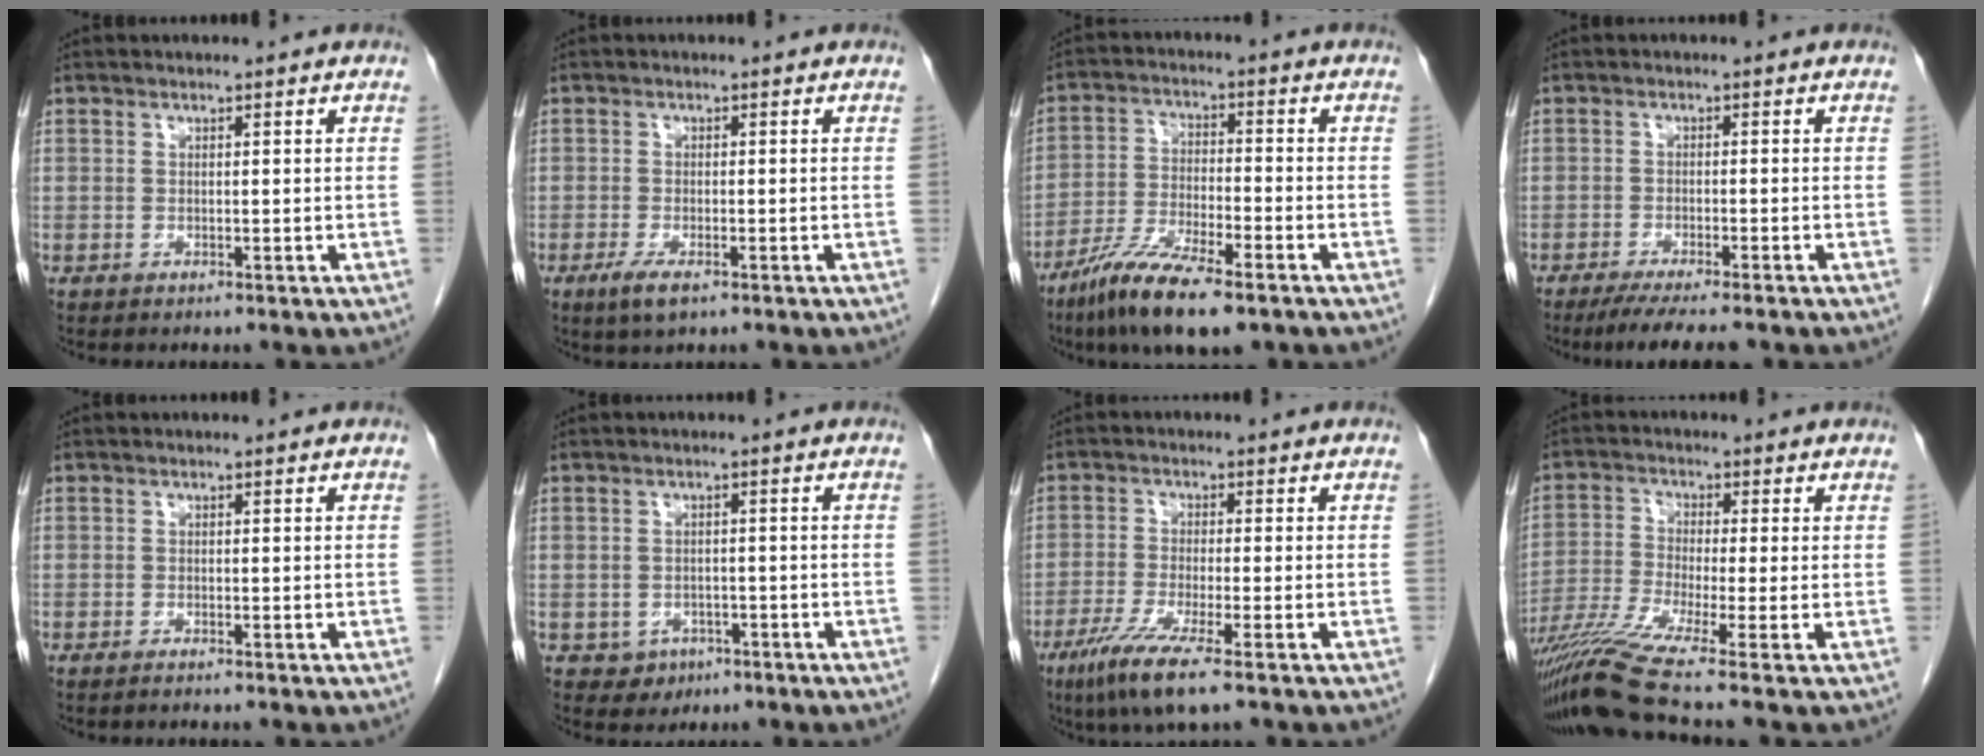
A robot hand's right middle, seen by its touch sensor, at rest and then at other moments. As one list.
[{"total": 3.2, "force": [-1.9, 0.8, 2.5], "torque": [-0.054, -0.007, -0.032]}, {"total": 11.3, "force": [-7.8, 1.7, 8.0], "torque": [-0.158, -0.027, -0.141]}, {"total": 7.6, "force": [-6.3, 0.5, 4.3], "torque": [-0.065, -0.018, -0.096]}, {"total": 0.7, "force": [-0.6, -0.2, 0.4], "torque": [-0.003, 0.000, -0.009]}, {"total": 2.9, "force": [-1.4, 2.4, 0.6], "torque": [-0.007, 0.007, -0.012]}, {"total": 8.3, "force": [-5.1, -0.5, 6.5], "torque": [-0.128, -0.028, -0.096]}, {"total": 10.0, "force": [-7.2, -2.2, 6.5], "torque": [-0.124, -0.025, -0.131]}]